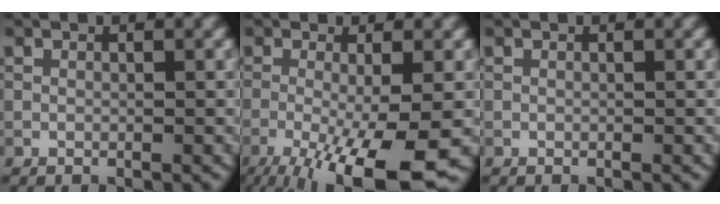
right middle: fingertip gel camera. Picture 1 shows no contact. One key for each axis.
{"total": 10.5, "fx": -4.5, "fy": 2.4, "fz": 9.2, "tx": -0.151, "ty": -0.021, "tz": -0.071}
{"total": 0.0}